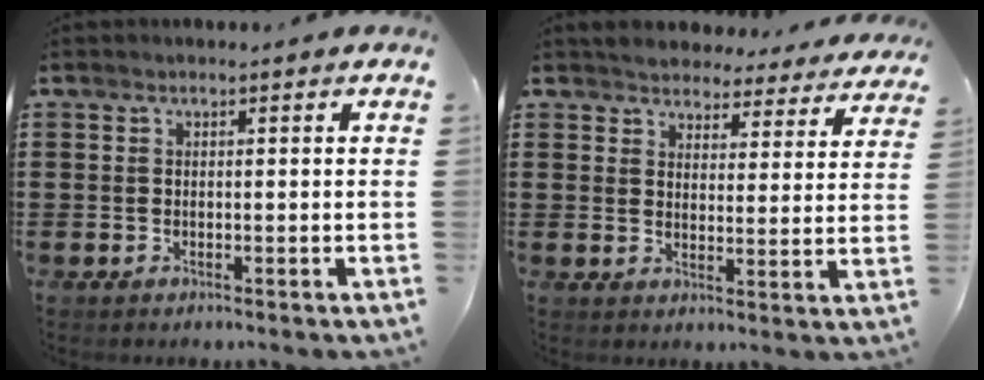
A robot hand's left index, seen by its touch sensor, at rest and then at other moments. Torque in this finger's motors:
{"motor_torque": [2.14, 0.00, 0.39, 0.02]}